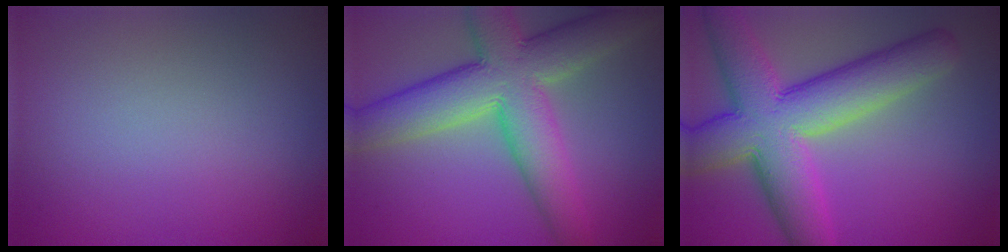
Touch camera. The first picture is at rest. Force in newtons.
{"total": 10.5, "press": 10.5, "slide": 0.8}
{"total": 10.8, "press": 10.8, "slide": 0.6}